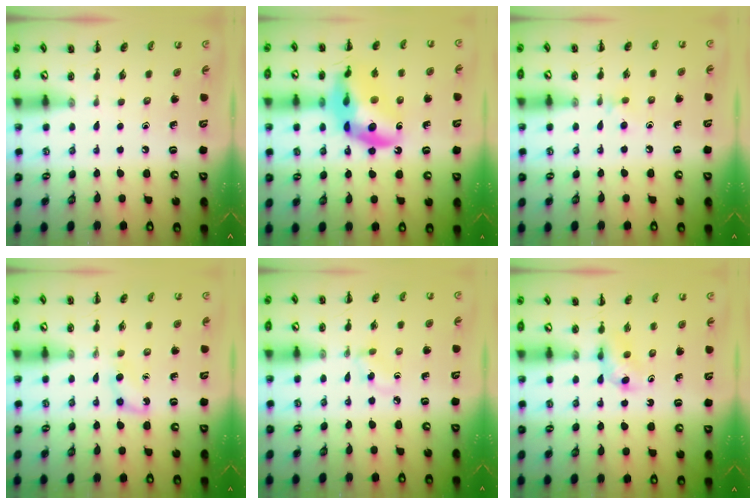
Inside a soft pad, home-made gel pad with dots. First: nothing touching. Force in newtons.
{"total": 19.0, "press": 18.5, "slide": 4.2}
{"total": 3.5, "press": 3.2, "slide": 1.5}
{"total": 3.5, "press": 3.3, "slide": 1.2}
{"total": 2.7, "press": 2.5, "slide": 1.1}
{"total": 3.6, "press": 3.3, "slide": 1.4}